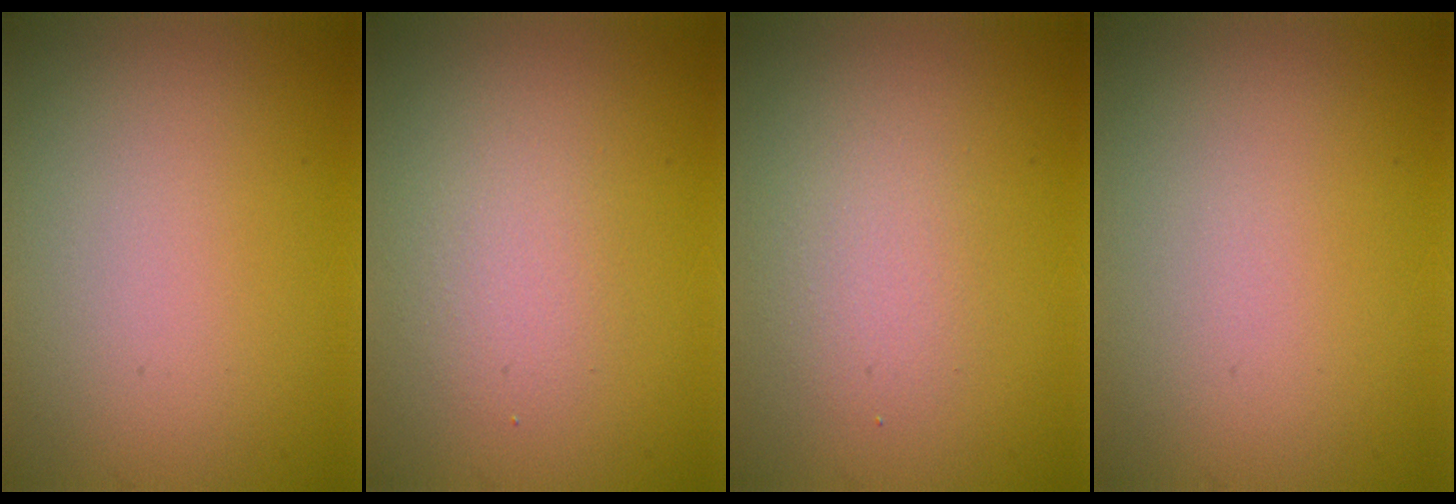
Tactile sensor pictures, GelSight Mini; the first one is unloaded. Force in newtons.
{"total": 1.9, "press": 1.9, "slide": 0.1}
{"total": 1.9, "press": 1.9, "slide": 0.1}
{"total": 0.0}